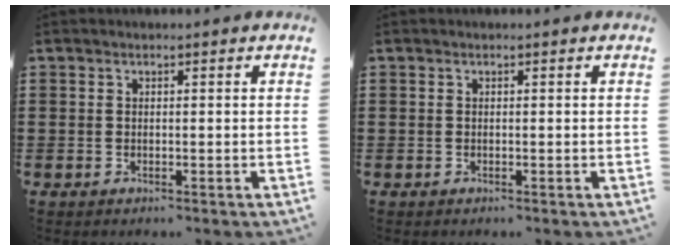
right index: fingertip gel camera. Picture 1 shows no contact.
{"total": 0.0}